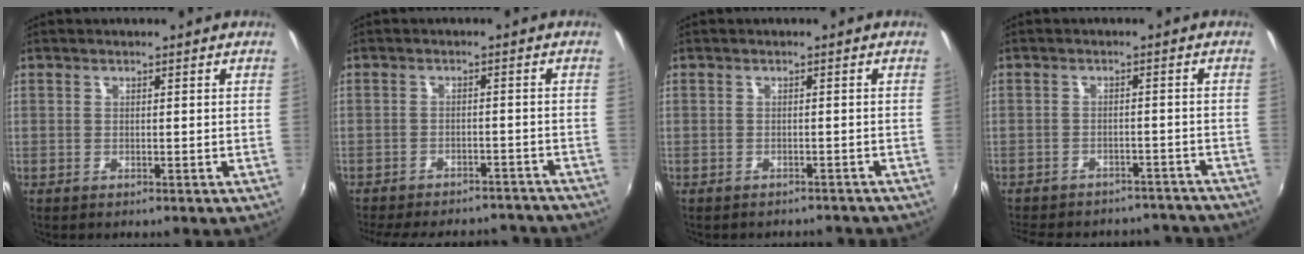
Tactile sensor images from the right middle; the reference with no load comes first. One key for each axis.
{"total": 19.1, "fx": -16.6, "fy": 6.6, "fz": 6.8, "tx": -0.151, "ty": 0.008, "tz": -0.207}
{"total": 4.8, "fx": -4.4, "fy": 1.6, "fz": 1.3, "tx": -0.024, "ty": -0.011, "tz": -0.054}
{"total": 17.8, "fx": -15.5, "fy": 6.8, "fz": 5.4, "tx": -0.127, "ty": 0.018, "tz": -0.190}